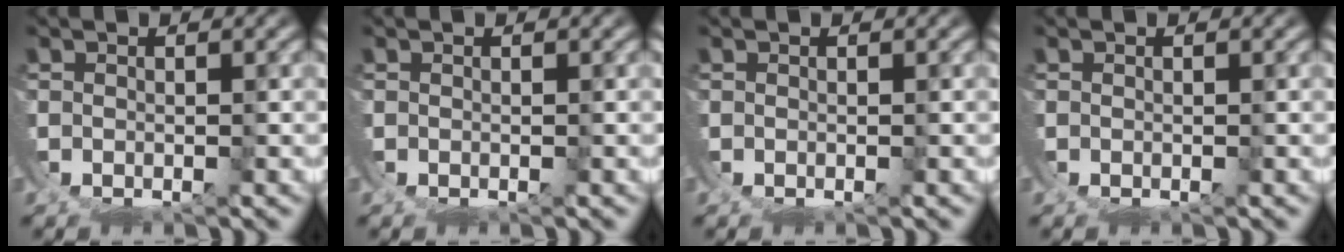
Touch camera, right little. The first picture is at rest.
{"total": 0.0}
{"total": 0.0}
{"total": 0.0}